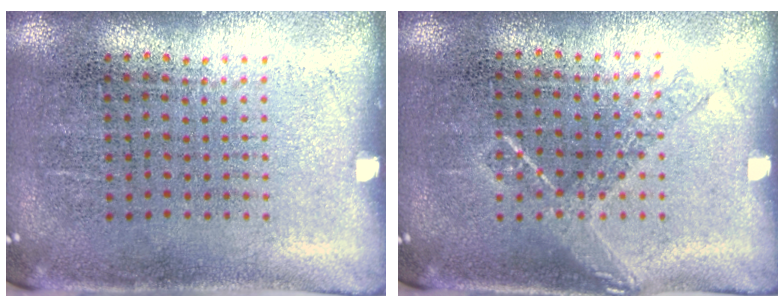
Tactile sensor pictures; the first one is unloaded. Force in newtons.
{"total": 1.0, "press": 0.9, "slide": 0.5}